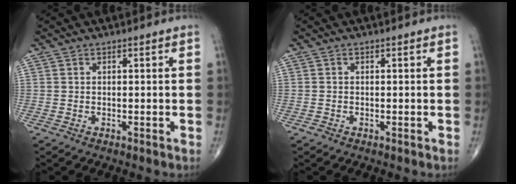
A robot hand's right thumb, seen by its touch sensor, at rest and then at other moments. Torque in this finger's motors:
{"motor_torque": [-0.17, -0.04, -0.12, -0.01, 0.01]}